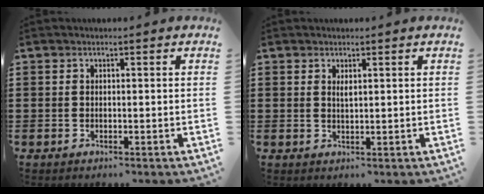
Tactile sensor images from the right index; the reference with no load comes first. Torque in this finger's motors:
{"motor_torque": [0.02, 0.01, 0.01, 0.04]}